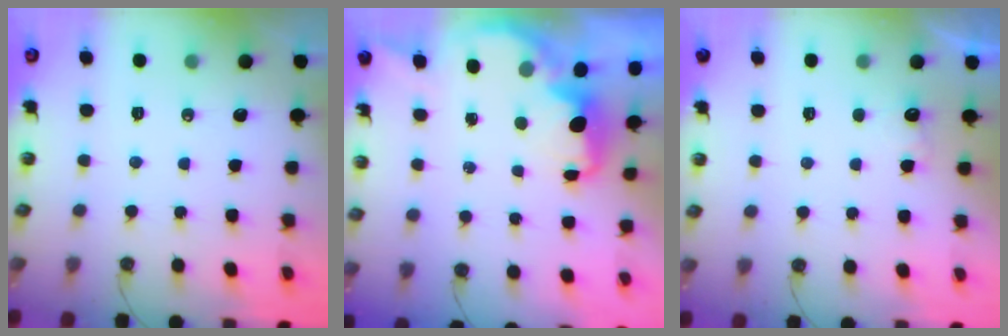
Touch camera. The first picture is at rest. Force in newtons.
{"total": 2.2, "press": 2.1, "slide": 0.9}
{"total": 2.1, "press": 2.0, "slide": 0.9}